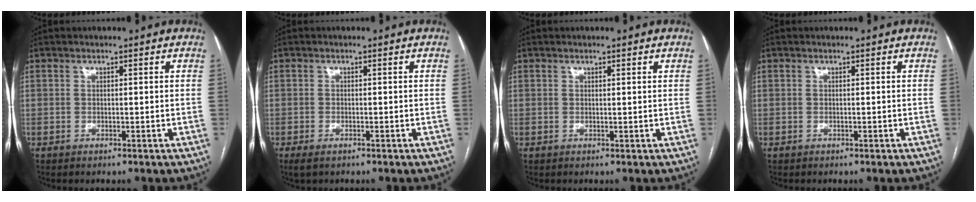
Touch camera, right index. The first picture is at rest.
{"total": 1.7, "force": [-1.1, 0.6, 1.2], "torque": [-0.020, -0.002, -0.012]}
{"total": 0.7, "force": [0.6, 0.0, 0.4], "torque": [-0.008, 0.003, 0.008]}
{"total": 0.0}